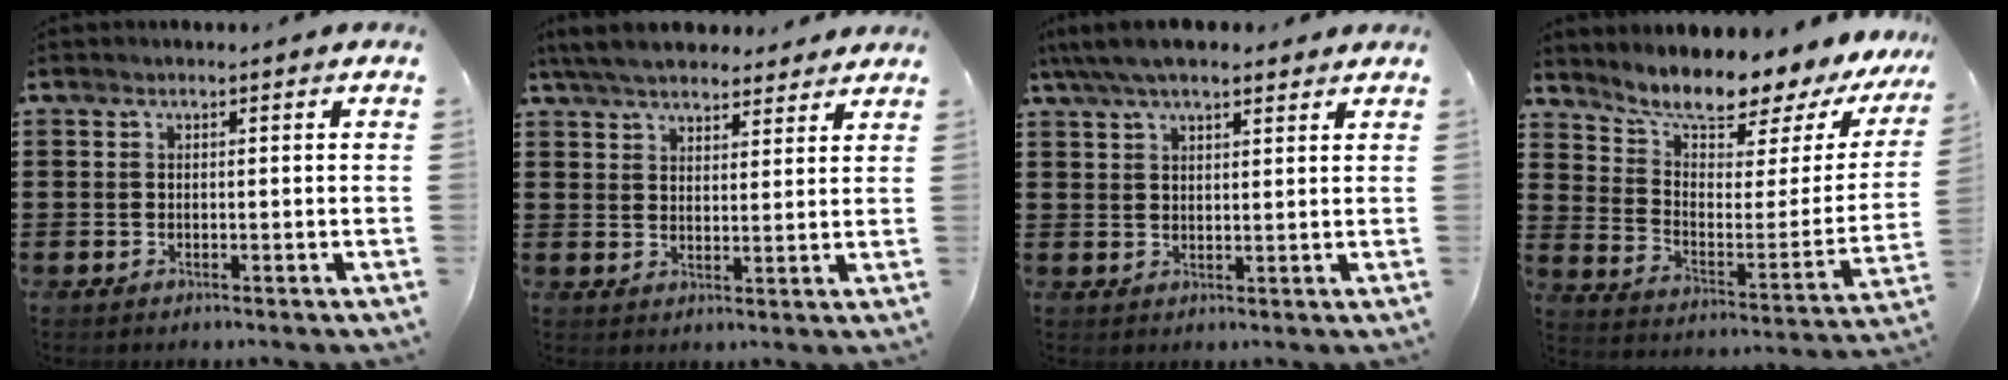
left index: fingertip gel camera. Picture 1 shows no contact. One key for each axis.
{"total": 6.2, "fx": 5.6, "fy": 1.7, "fz": 1.8, "tx": -0.055, "ty": -0.010, "tz": 0.106}
{"total": 5.9, "fx": 4.7, "fy": 2.0, "fz": 3.0, "tx": -0.071, "ty": 0.000, "tz": 0.087}
{"total": 8.2, "fx": 7.5, "fy": 1.3, "fz": 3.2, "tx": -0.077, "ty": -0.068, "tz": 0.120}